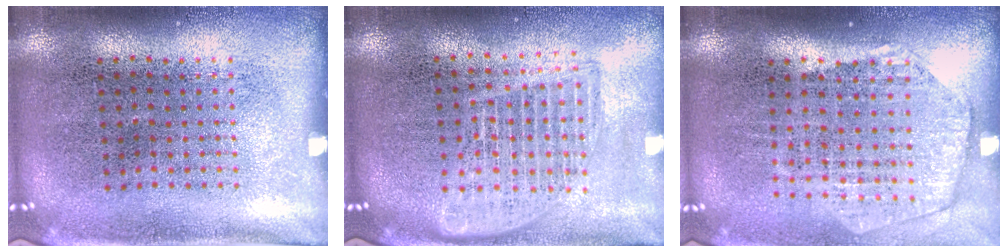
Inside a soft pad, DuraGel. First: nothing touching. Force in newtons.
{"total": 1.6, "press": 1.5, "slide": 0.8}
{"total": 1.8, "press": 1.7, "slide": 0.8}